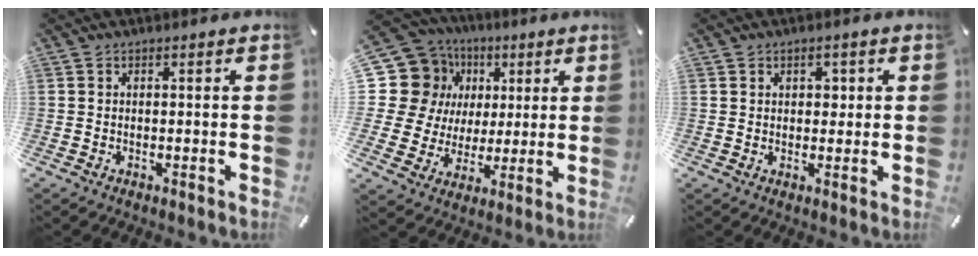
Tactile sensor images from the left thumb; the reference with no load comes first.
{"total": 17.4, "force": [5.2, 15.4, 6.1], "torque": [-0.133, -0.035, 0.114]}
{"total": 2.3, "force": [0.6, 2.0, 1.1], "torque": [-0.001, -0.004, 0.002]}